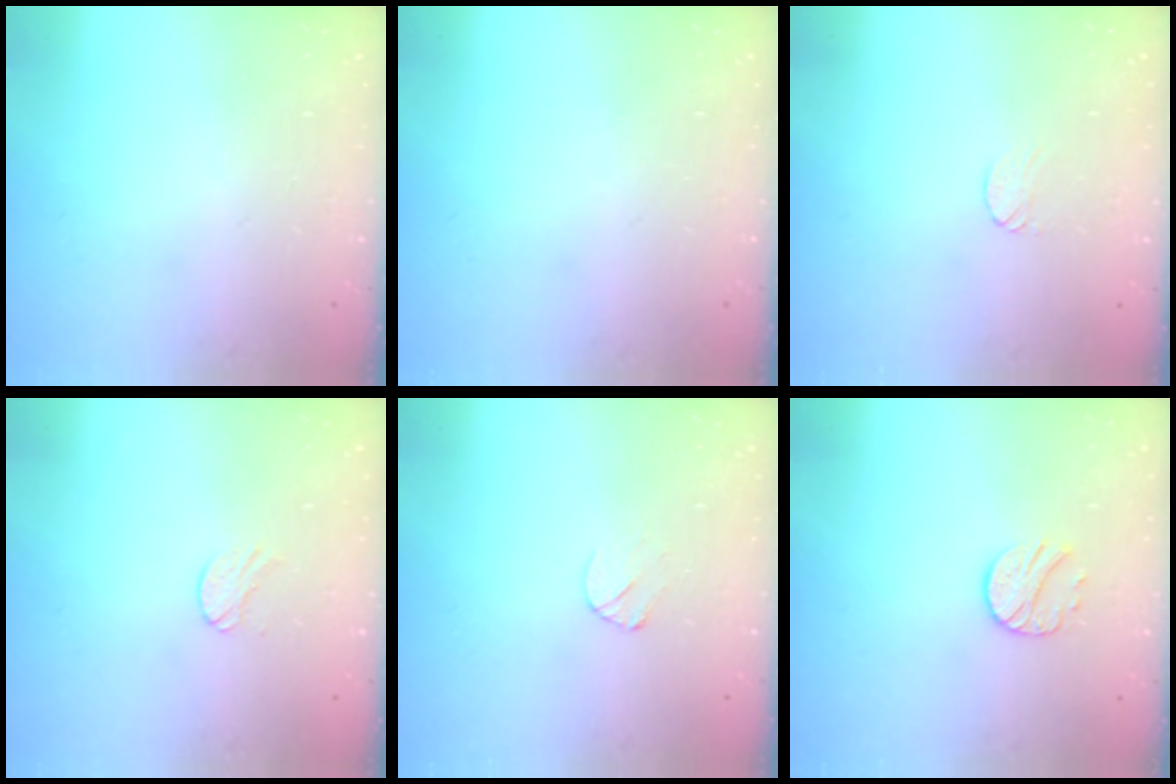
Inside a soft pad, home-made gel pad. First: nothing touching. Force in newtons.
{"total": 0.0}
{"total": 4.9, "press": 4.8, "slide": 0.4}
{"total": 4.4, "press": 4.4, "slide": 0.4}
{"total": 4.7, "press": 4.7, "slide": 0.3}
{"total": 9.3, "press": 9.3, "slide": 0.6}